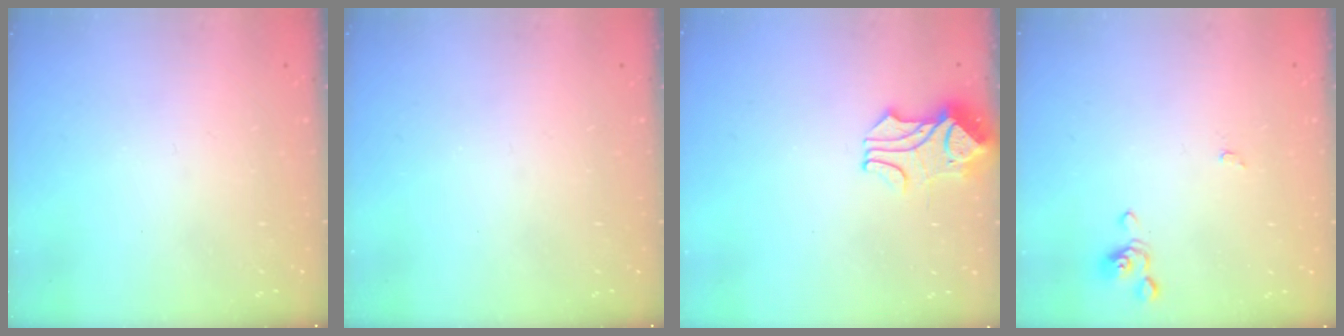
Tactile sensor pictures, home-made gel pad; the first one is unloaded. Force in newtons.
{"total": 0.0}
{"total": 1.6, "press": 1.3, "slide": 1.0}
{"total": 0.5, "press": 0.5, "slide": 0.2}